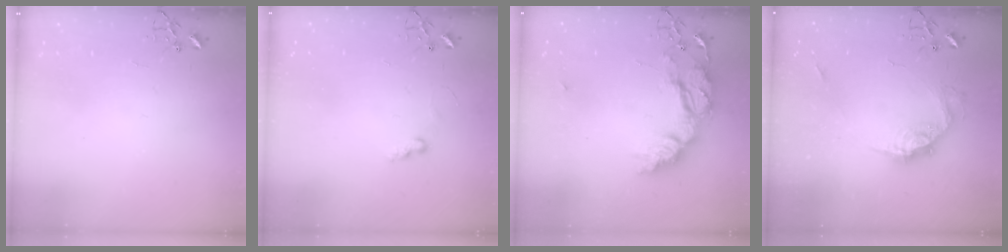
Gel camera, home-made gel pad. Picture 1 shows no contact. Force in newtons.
{"total": 6.0, "press": 5.9, "slide": 0.7}
{"total": 20.7, "press": 20.6, "slide": 1.8}
{"total": 14.2, "press": 14.2, "slide": 1.3}